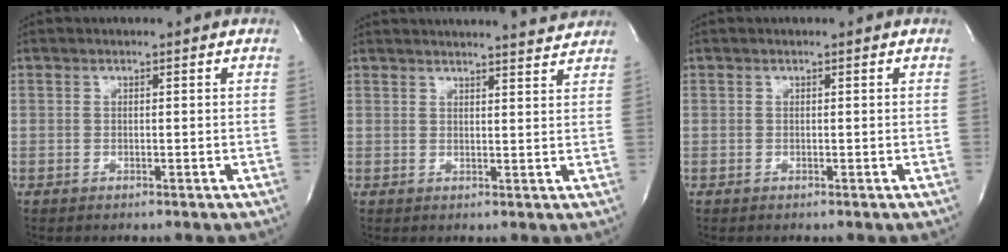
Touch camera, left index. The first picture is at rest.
{"total": 11.4, "force": [11.1, 0.2, 2.4], "torque": [-0.033, -0.006, 0.129]}
{"total": 0.0}